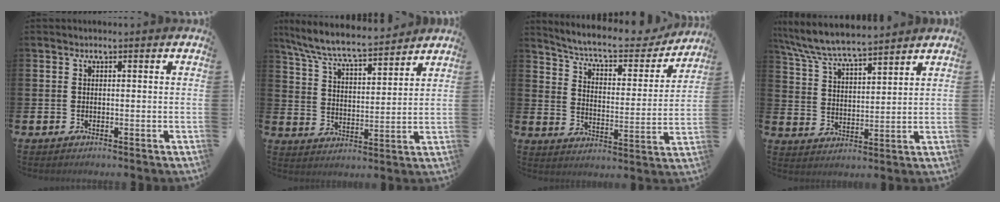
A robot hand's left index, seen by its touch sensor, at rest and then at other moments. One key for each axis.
{"total": 7.3, "fx": 6.9, "fy": 0.7, "fz": 2.5, "tx": -0.082, "ty": -0.046, "tz": 0.120}
{"total": 7.0, "fx": 6.4, "fy": 1.5, "fz": 2.5, "tx": -0.076, "ty": -0.047, "tz": 0.104}
{"total": 6.7, "fx": 6.5, "fy": 0.5, "fz": 1.8, "tx": -0.066, "ty": -0.039, "tz": 0.116}